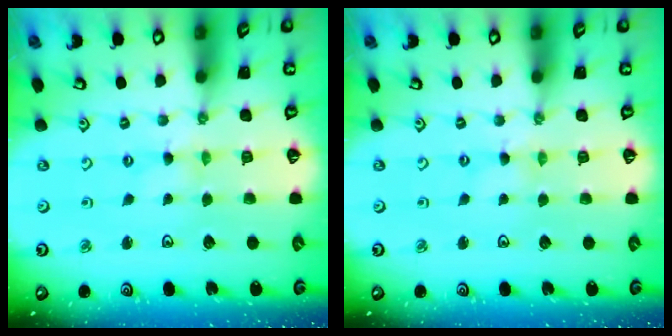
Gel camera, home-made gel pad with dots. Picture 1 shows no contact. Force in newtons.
{"total": 0.0}